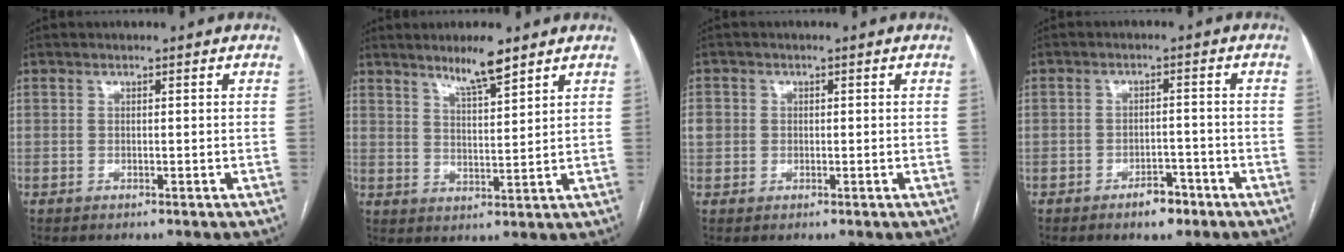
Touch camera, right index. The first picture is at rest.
{"total": 6.3, "force": [4.8, 0.5, 4.0], "torque": [-0.069, -0.006, 0.085]}
{"total": 3.3, "force": [0.3, 3.1, 1.1], "torque": [-0.025, 0.013, 0.011]}
{"total": 3.7, "force": [-2.6, 1.9, 1.9], "torque": [-0.018, 0.007, -0.033]}